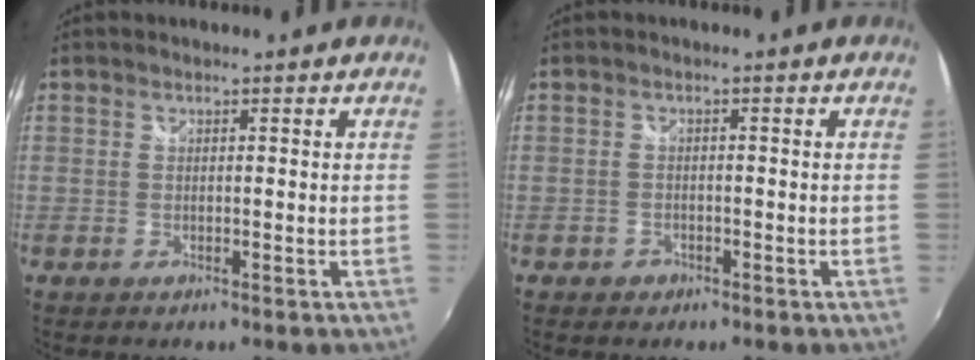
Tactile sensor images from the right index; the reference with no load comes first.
{"total": 2.0, "force": [-1.2, 1.5, 0.3], "torque": [-0.011, 0.000, -0.018]}